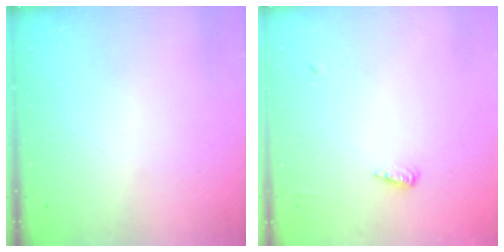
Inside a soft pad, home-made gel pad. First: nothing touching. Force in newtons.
{"total": 5.5, "press": 5.4, "slide": 1.0}